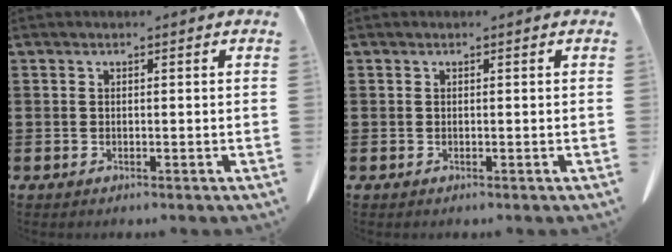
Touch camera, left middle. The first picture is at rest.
{"total": 0.0}